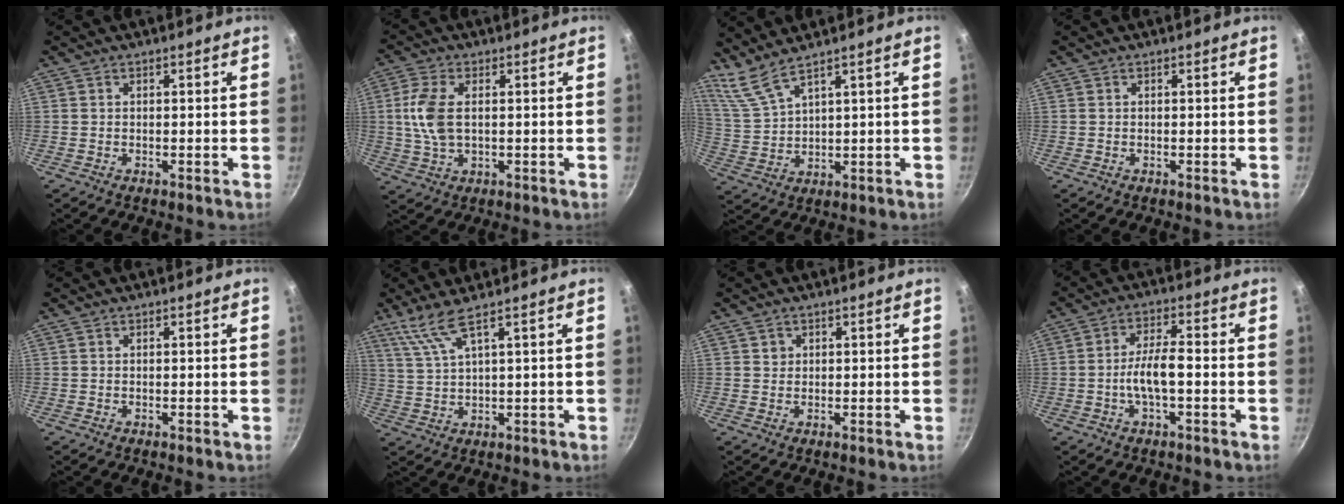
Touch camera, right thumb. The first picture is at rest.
{"total": 8.3, "force": [1.0, 4.6, 6.8], "torque": [-0.144, 0.004, 0.018]}
{"total": 6.0, "force": [5.2, 0.4, 3.1], "torque": [-0.071, -0.037, 0.122]}
{"total": 0.0}
{"total": 0.0}
{"total": 5.3, "force": [3.4, 0.1, 4.0], "torque": [-0.090, -0.017, 0.082]}
{"total": 1.2, "force": [0.5, 1.1, 0.2], "torque": [0.004, 0.002, 0.005]}
{"total": 6.7, "force": [-1.6, 2.2, 6.2], "torque": [-0.113, 0.026, -0.034]}